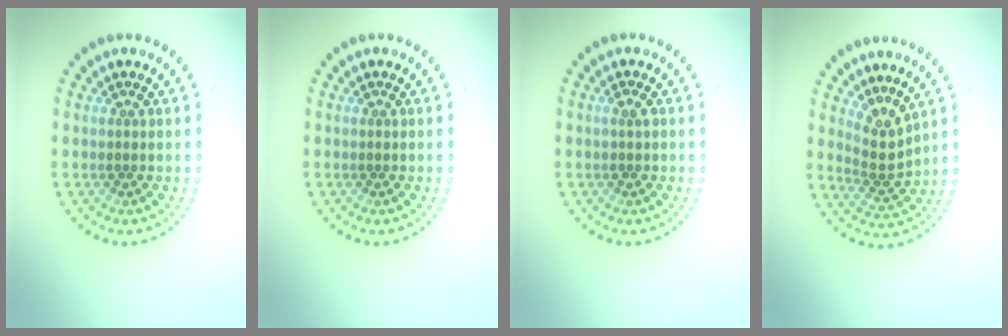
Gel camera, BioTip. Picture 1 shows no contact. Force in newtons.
{"total": 0.0}
{"total": 0.8, "press": 0.8, "slide": 0.1}
{"total": 2.7, "press": 1.9, "slide": 1.9}